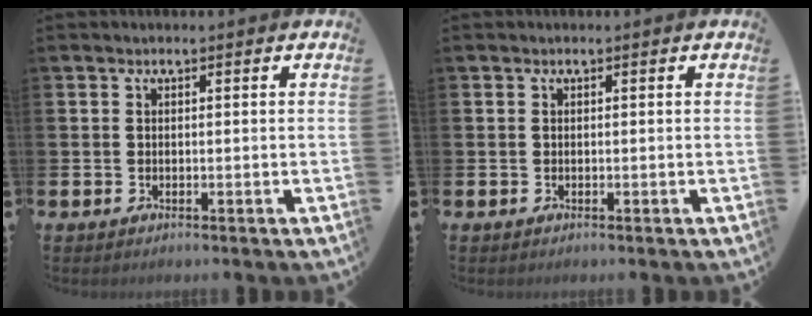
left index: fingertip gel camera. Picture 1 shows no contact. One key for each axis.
{"total": 0.0}